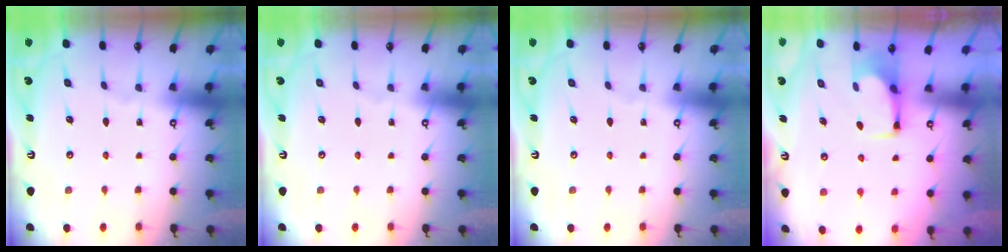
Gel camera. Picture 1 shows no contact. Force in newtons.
{"total": 0.0}
{"total": 0.0}
{"total": 2.7, "press": 2.7, "slide": 0.4}